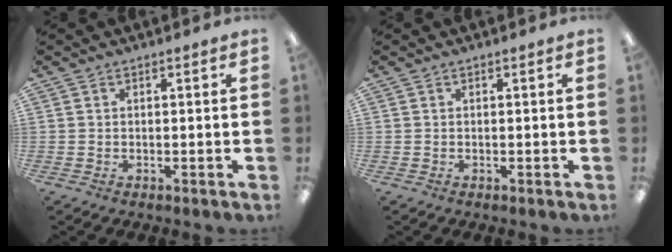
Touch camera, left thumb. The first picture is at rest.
{"total": 0.0}